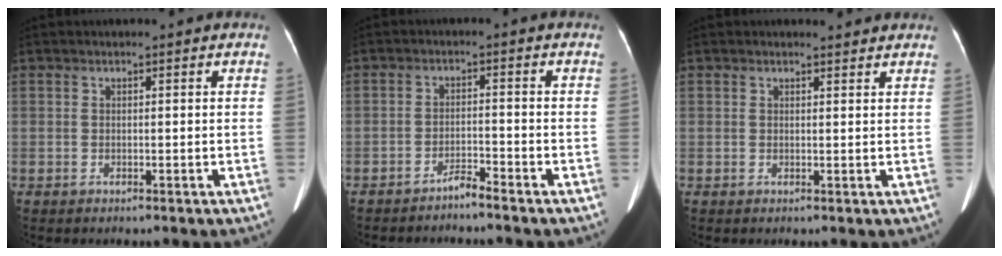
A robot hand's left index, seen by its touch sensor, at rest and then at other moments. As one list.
[{"total": 2.5, "force": [-2.3, -0.3, 0.7], "torque": [-0.012, -0.006, -0.044]}, {"total": 1.7, "force": [1.7, 0.3, 0.1], "torque": [-0.008, -0.001, 0.018]}]